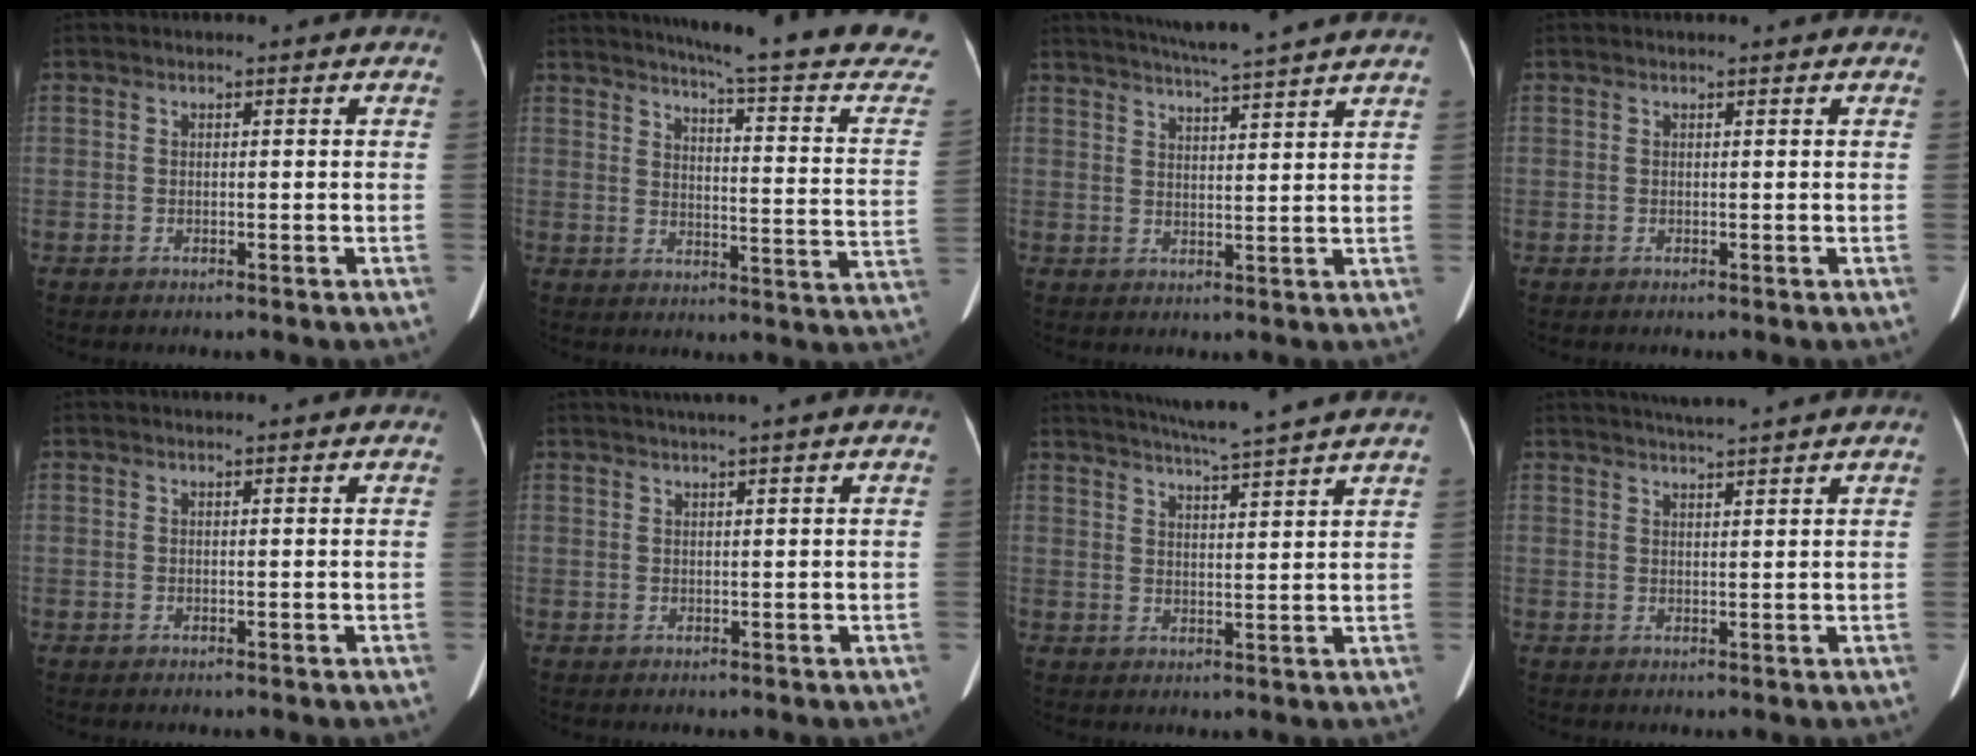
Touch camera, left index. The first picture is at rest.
{"total": 21.9, "force": [19.6, 0.5, 9.9], "torque": [-0.129, -0.080, 0.223]}
{"total": 11.6, "force": [10.3, -1.3, 5.2], "torque": [-0.089, 0.008, 0.139]}
{"total": 0.9, "force": [0.9, 0.0, 0.3], "torque": [-0.009, 0.008, 0.010]}
{"total": 2.6, "force": [2.5, 0.2, 0.8], "torque": [-0.013, 0.015, 0.026]}
{"total": 4.8, "force": [3.9, -1.1, 2.5], "torque": [-0.034, 0.022, 0.057]}
{"total": 13.1, "force": [11.6, -1.4, 5.9], "torque": [-0.102, 0.000, 0.156]}
{"total": 6.3, "force": [5.7, -1.0, 2.4], "torque": [-0.041, 0.017, 0.083]}